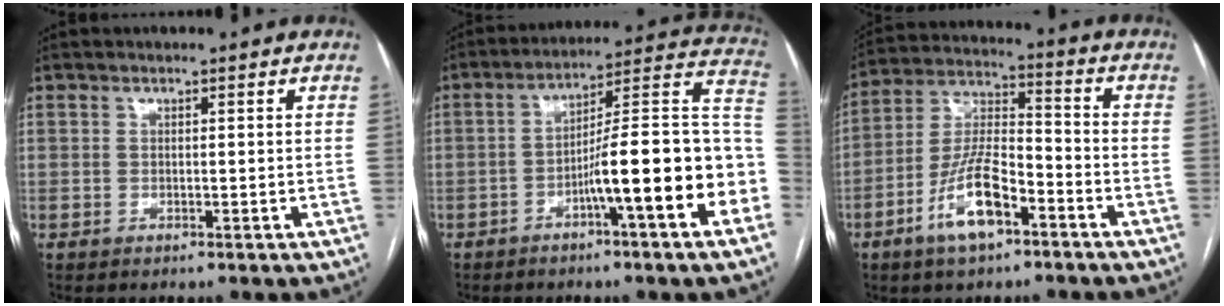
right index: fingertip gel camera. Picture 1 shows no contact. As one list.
[{"total": 17.4, "force": [-5.6, 1.2, 16.4], "torque": [-0.191, 0.037, -0.078]}, {"total": 11.5, "force": [-5.8, 3.8, 9.2], "torque": [-0.194, 0.007, -0.104]}]